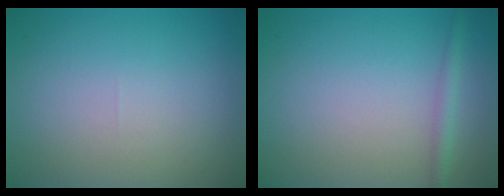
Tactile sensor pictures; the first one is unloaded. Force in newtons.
{"total": 1.3, "press": 1.3, "slide": 0.0}